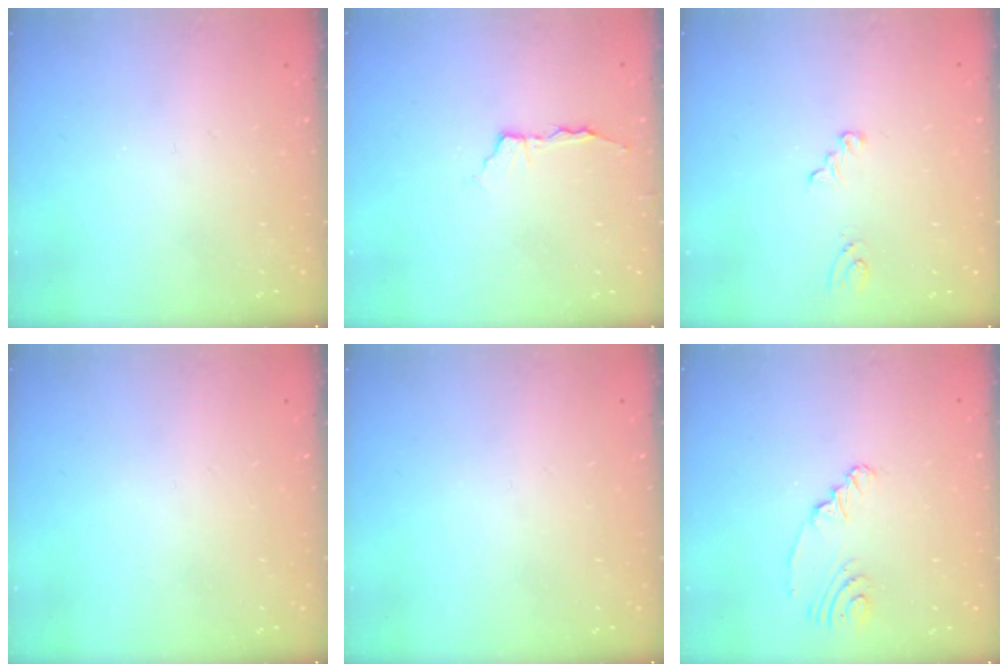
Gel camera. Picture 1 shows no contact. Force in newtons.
{"total": 3.5, "press": 3.5, "slide": 0.5}
{"total": 4.5, "press": 4.5, "slide": 0.5}
{"total": 0.0}
{"total": 0.0}
{"total": 3.5, "press": 2.6, "slide": 2.4}